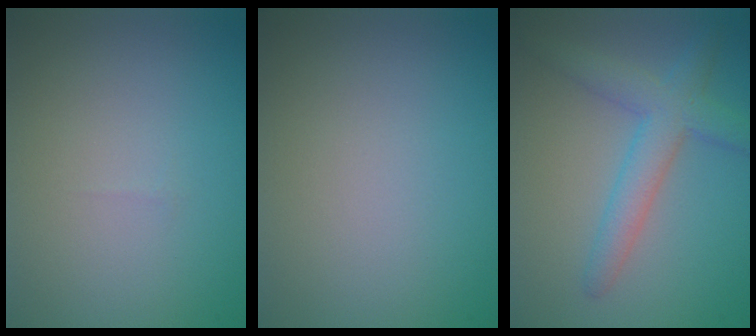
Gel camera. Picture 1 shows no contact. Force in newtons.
{"total": 0.0}
{"total": 4.1, "press": 4.1, "slide": 0.1}